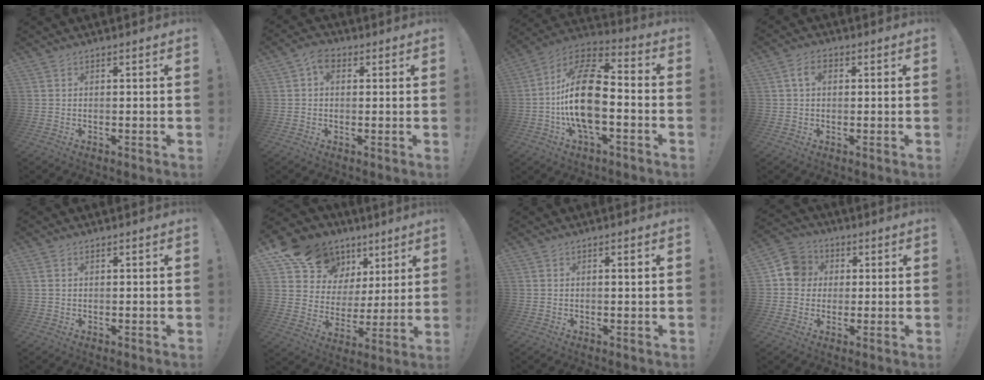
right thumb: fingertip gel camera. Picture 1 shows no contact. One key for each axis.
{"total": 4.4, "fx": 1.0, "fy": 3.2, "fz": 2.8, "tx": -0.048, "ty": 0.004, "tz": 0.019}
{"total": 21.0, "fx": -3.6, "fy": 10.1, "fz": 18.0, "tx": -0.341, "ty": 0.030, "tz": -0.060}
{"total": 4.7, "fx": 1.3, "fy": 3.0, "fz": 3.4, "tx": -0.066, "ty": 0.006, "tz": 0.021}
{"total": 1.0, "fx": 0.5, "fy": 0.7, "fz": 0.4, "tx": -0.014, "ty": 0.004, "tz": 0.011}
{"total": 15.1, "fx": 10.7, "fy": 10.1, "fz": 3.4, "tx": -0.052, "ty": -0.076, "tz": 0.213}
{"total": 1.1, "fx": 0.3, "fy": -0.1, "fz": 1.1, "tx": -0.005, "ty": -0.004, "tz": -0.001}
{"total": 9.0, "fx": 1.1, "fy": 8.5, "fz": 2.8, "tx": -0.028, "ty": 0.012, "tz": 0.026}